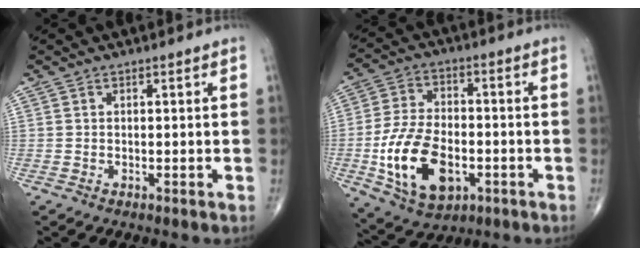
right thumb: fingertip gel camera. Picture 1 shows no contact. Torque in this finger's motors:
{"motor_torque": [0.19, 0.86, 0.85, 0.50, 0.43]}